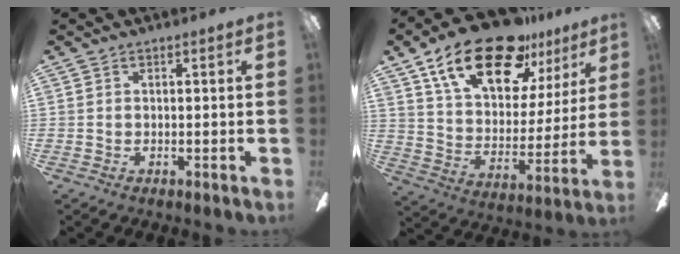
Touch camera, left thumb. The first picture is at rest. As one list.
[{"total": 22.8, "force": [14.9, 10.4, 13.8], "torque": [-0.230, -0.080, 0.259]}]